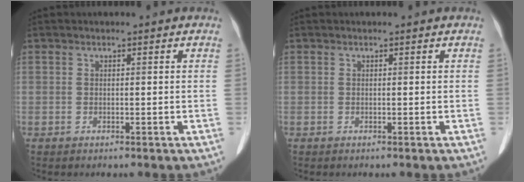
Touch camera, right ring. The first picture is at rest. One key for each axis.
{"total": 0.0}